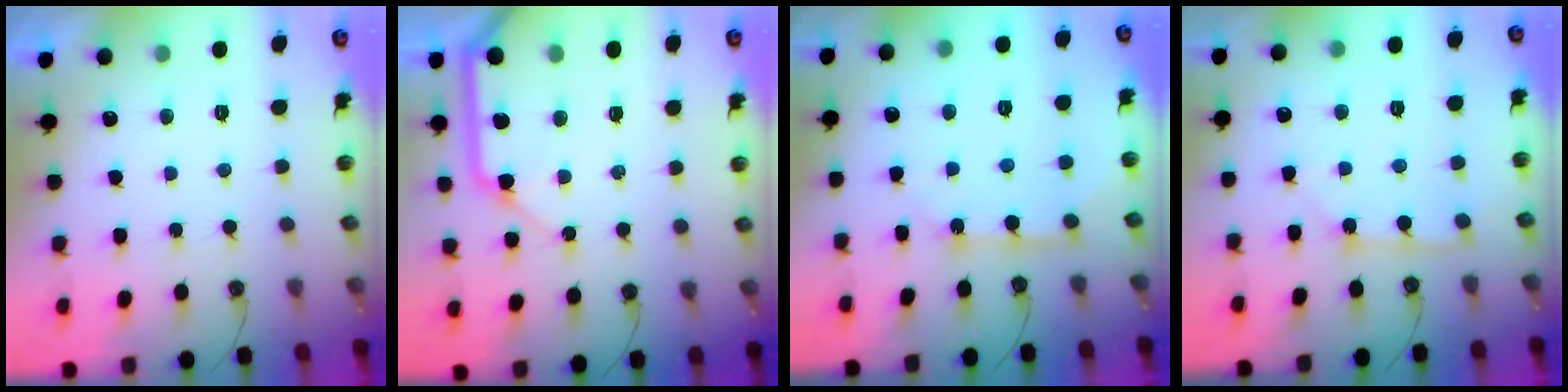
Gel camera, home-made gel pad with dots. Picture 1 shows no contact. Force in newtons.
{"total": 14.0, "press": 13.9, "slide": 1.9}
{"total": 8.5, "press": 8.5, "slide": 0.8}
{"total": 2.0, "press": 2.0, "slide": 0.3}